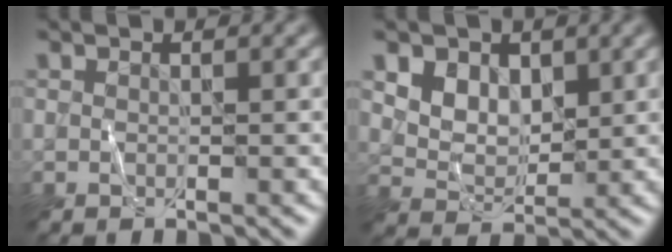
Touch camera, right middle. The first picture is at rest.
{"total": 5.2, "force": [2.6, 3.7, 2.7], "torque": [-0.070, -0.004, 0.055]}